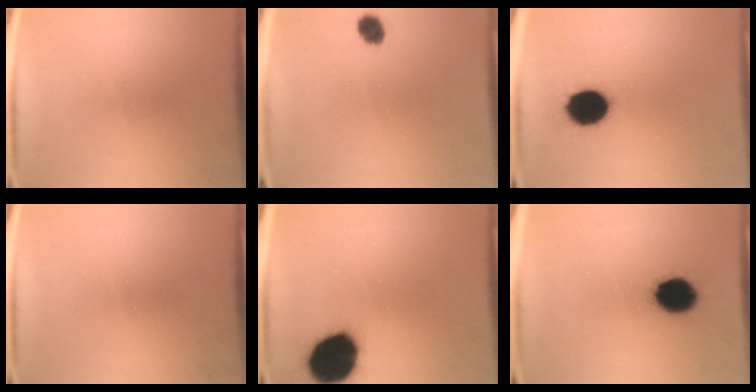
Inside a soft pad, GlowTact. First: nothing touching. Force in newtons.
{"total": 3.4}
{"total": 12.2}
{"total": 0.0}
{"total": 17.3}
{"total": 12.0}